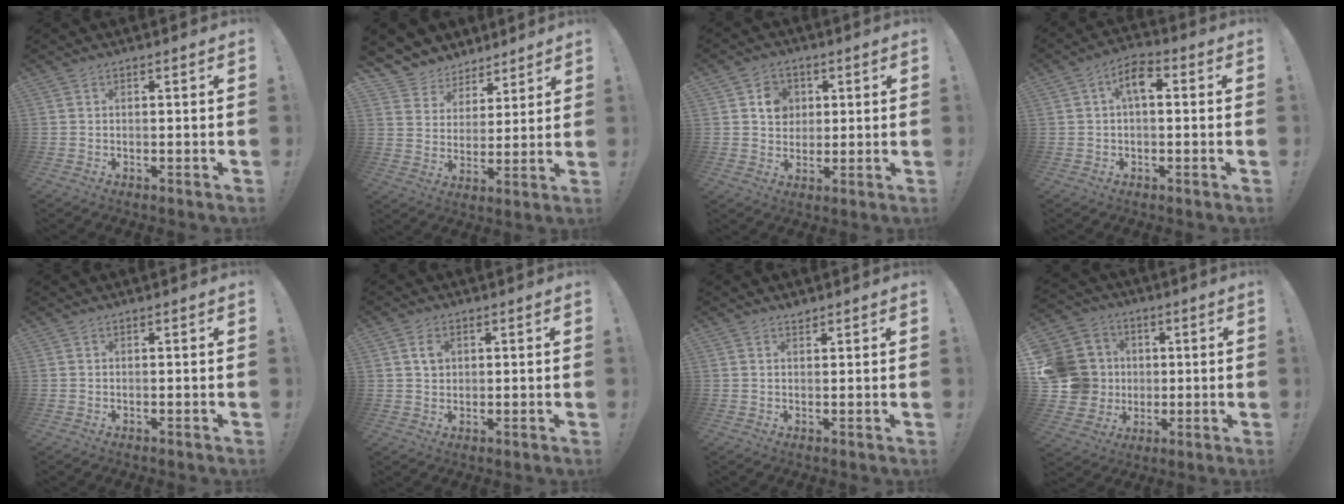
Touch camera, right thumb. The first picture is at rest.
{"total": 7.7, "force": [5.2, 5.7, 0.4], "torque": [-0.011, -0.048, 0.106]}
{"total": 7.5, "force": [2.4, 6.6, 2.7], "torque": [-0.024, -0.007, 0.044]}
{"total": 6.7, "force": [1.0, 3.4, 5.7], "torque": [-0.090, 0.007, 0.015]}
{"total": 0.0}
{"total": 3.5, "force": [1.4, 2.4, 2.0], "torque": [-0.028, -0.001, 0.025]}
{"total": 1.3, "force": [1.3, 0.3, 0.1], "torque": [0.013, -0.012, 0.022]}
{"total": 17.5, "force": [0.7, 15.8, 7.5], "torque": [-0.134, 0.013, 0.038]}